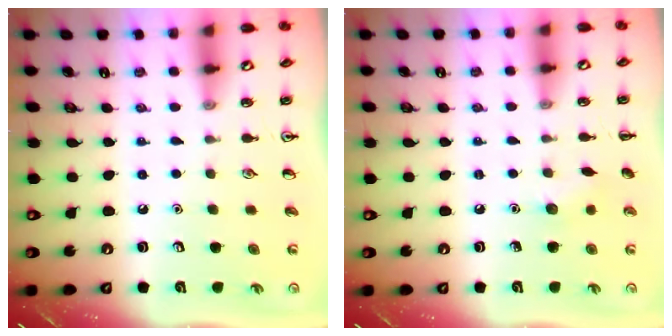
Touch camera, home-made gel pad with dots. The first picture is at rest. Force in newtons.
{"total": 5.7, "press": 5.6, "slide": 1.1}